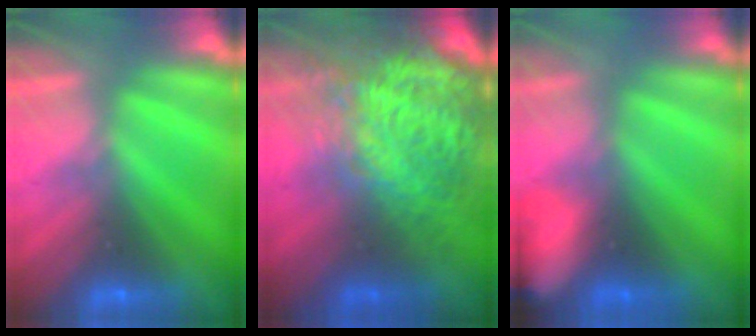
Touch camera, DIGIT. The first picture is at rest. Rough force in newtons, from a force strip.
{"total": 10.7}
{"total": 8.1}